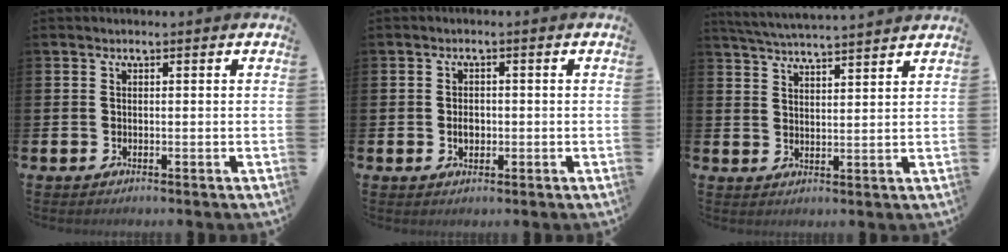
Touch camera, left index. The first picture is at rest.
{"total": 2.2, "force": [-0.2, 1.6, 1.5], "torque": [-0.018, 0.002, -0.008]}
{"total": 4.8, "force": [4.7, -0.4, 0.4], "torque": [-0.027, -0.027, 0.085]}